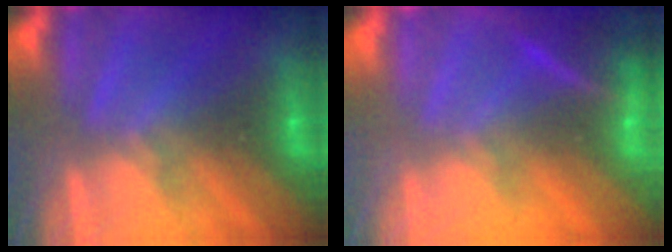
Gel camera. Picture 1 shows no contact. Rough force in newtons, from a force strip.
{"total": 2.8}